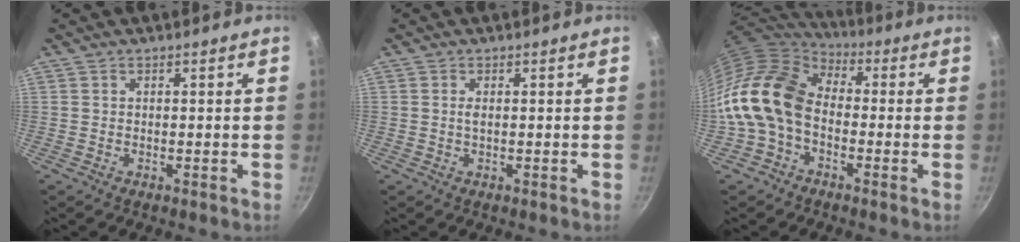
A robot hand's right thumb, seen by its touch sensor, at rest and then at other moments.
{"total": 0.9, "force": [0.1, 0.3, 0.9], "torque": [-0.019, 0.000, 0.001]}
{"total": 16.1, "force": [-2.6, 11.3, 11.2], "torque": [-0.191, 0.042, -0.071]}